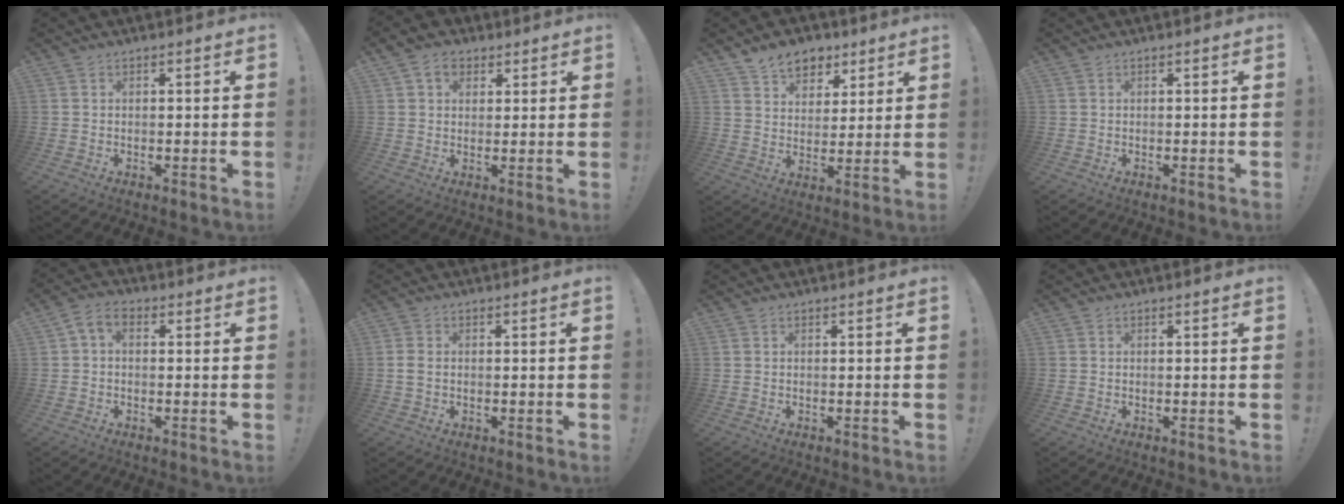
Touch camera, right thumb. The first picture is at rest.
{"total": 7.0, "force": [3.2, 5.4, 3.1], "torque": [-0.052, -0.003, 0.062]}
{"total": 9.8, "force": [6.6, 6.7, 2.8], "torque": [-0.047, -0.037, 0.130]}
{"total": 0.0}
{"total": 4.0, "force": [0.1, 2.6, 3.0], "torque": [-0.054, 0.005, 0.003]}
{"total": 2.1, "force": [-0.1, 1.5, 1.5], "torque": [-0.030, 0.006, 0.001]}
{"total": 0.0}
{"total": 0.0}